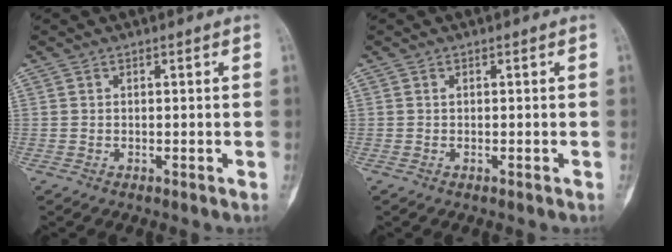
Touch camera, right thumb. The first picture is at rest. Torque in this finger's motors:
{"motor_torque": [-0.29, 0.00, 0.01, 0.20, 0.07]}